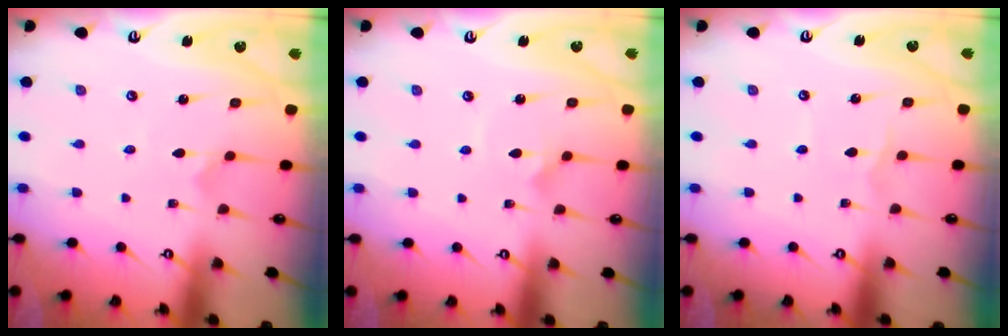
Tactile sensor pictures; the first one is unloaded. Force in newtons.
{"total": 3.2, "press": 3.2, "slide": 0.0}
{"total": 1.1, "press": 1.1, "slide": 0.1}